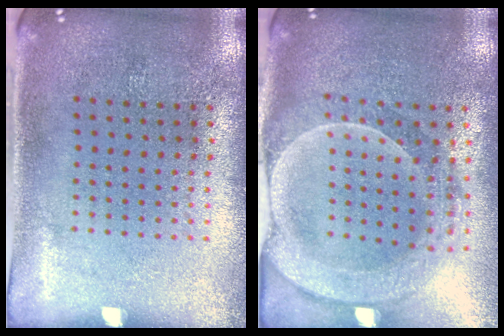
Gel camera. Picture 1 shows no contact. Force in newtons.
{"total": 2.2, "press": 2.0, "slide": 0.9}